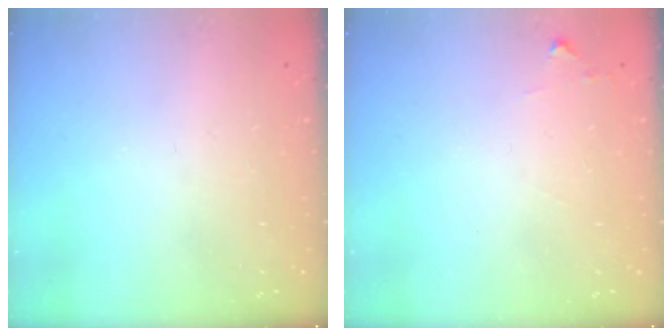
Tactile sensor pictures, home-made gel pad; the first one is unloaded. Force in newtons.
{"total": 4.4, "press": 4.4, "slide": 0.7}